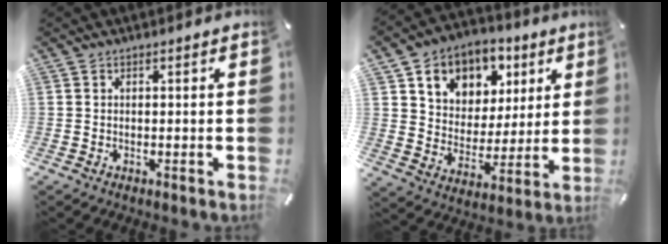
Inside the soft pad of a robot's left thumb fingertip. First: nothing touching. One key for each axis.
{"total": 11.5, "fx": 5.5, "fy": 9.5, "fz": 3.4, "tx": -0.060, "ty": -0.029, "tz": 0.103}